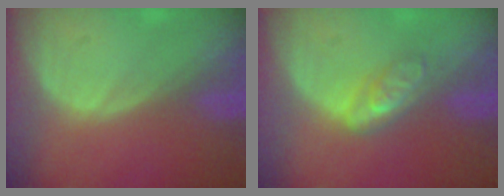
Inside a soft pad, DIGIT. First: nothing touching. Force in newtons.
{"total": 4.7, "press": 4.2, "slide": 2.2}